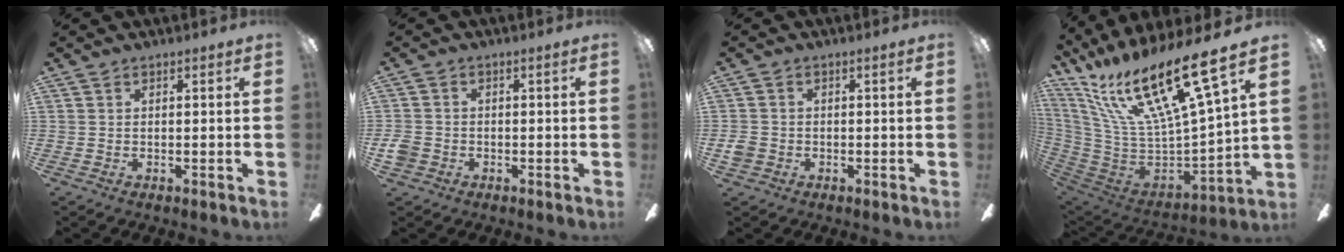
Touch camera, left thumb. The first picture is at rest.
{"total": 3.0, "force": [-1.4, 2.3, 1.3], "torque": [-0.025, 0.005, -0.027]}
{"total": 2.4, "force": [-1.2, 1.9, 1.0], "torque": [-0.014, 0.006, -0.023]}
{"total": 24.7, "force": [15.2, 6.4, 18.4], "torque": [-0.349, -0.100, 0.245]}